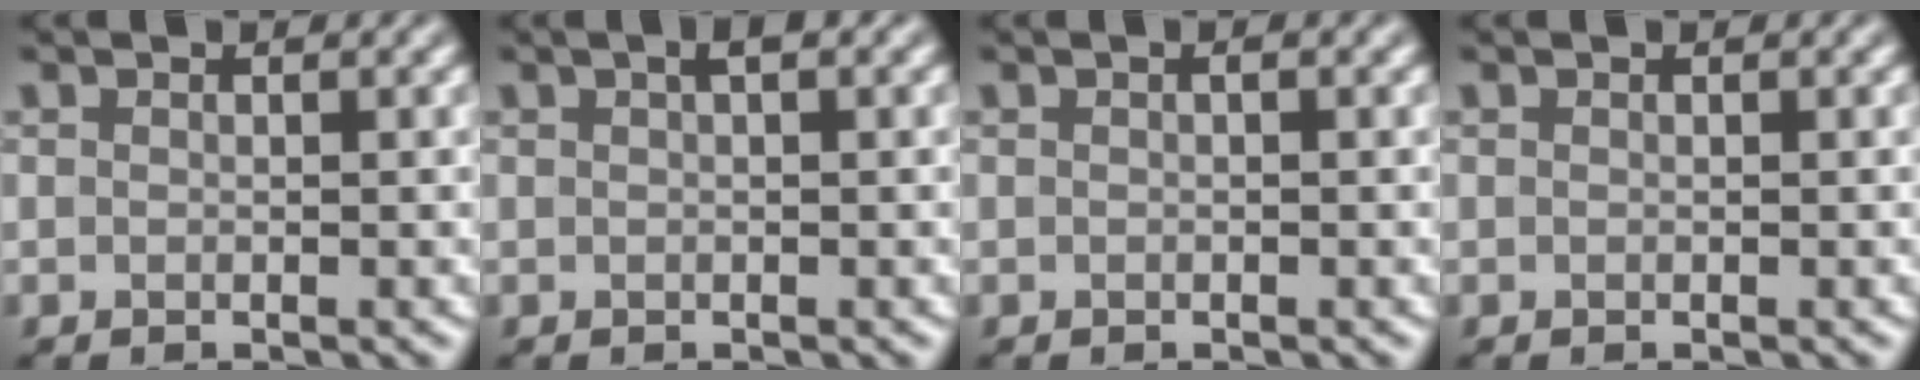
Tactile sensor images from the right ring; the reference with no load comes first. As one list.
[{"total": 1.0, "force": [0.5, 0.2, 0.9], "torque": [-0.015, 0.011, 0.007]}, {"total": 0.0}, {"total": 0.0}]